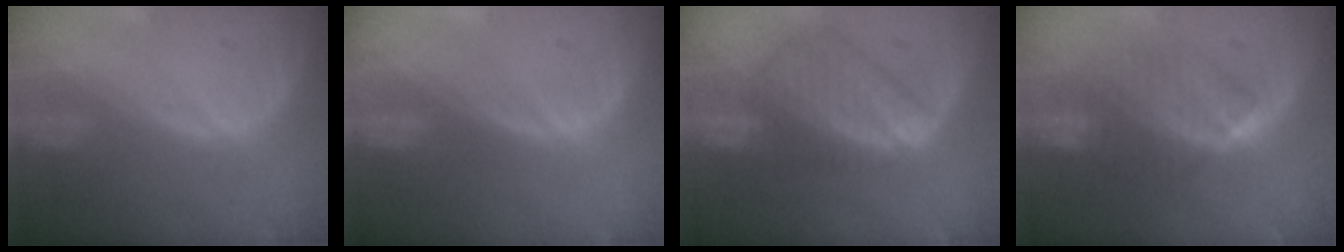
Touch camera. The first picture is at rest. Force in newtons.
{"total": 0.0}
{"total": 9.0, "press": 7.7, "slide": 4.6}
{"total": 7.5, "press": 7.3, "slide": 1.6}